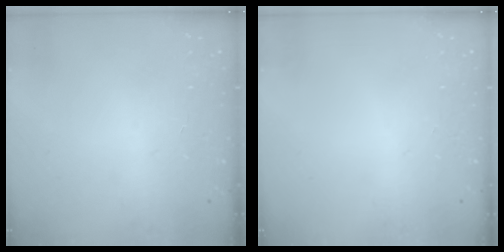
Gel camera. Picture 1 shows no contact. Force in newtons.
{"total": 0.0}